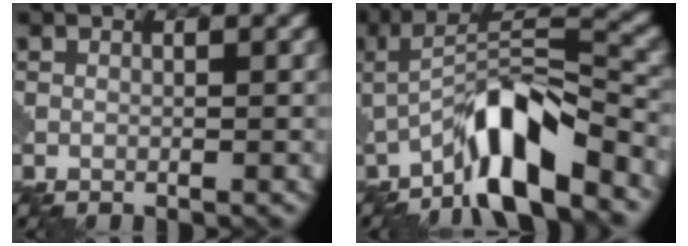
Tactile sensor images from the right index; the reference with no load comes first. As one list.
[{"total": 8.0, "force": [-4.7, 1.8, 6.2], "torque": [-0.104, 0.015, -0.088]}]